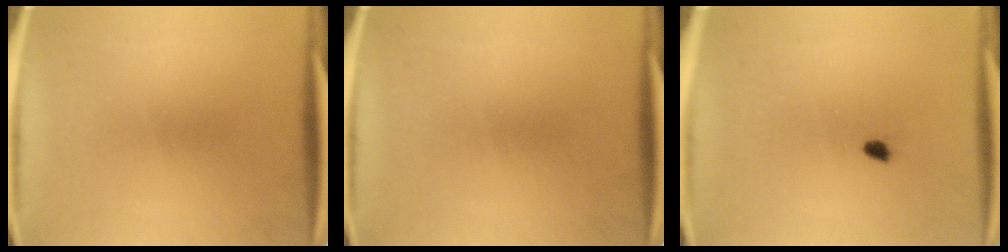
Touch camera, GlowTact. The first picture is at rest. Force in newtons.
{"total": 0.0}
{"total": 1.4}